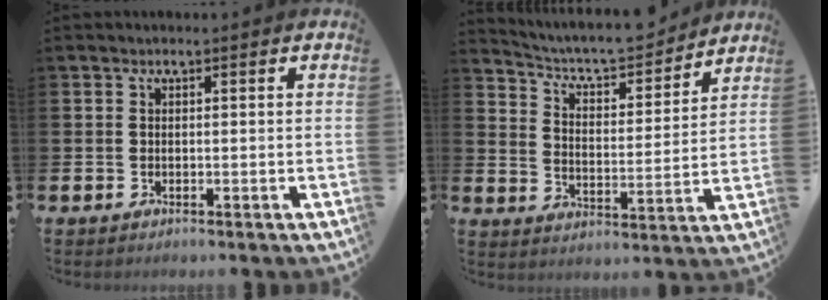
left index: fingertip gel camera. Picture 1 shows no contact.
{"total": 7.3, "force": [6.8, 1.5, 2.0], "torque": [-0.066, -0.051, 0.115]}